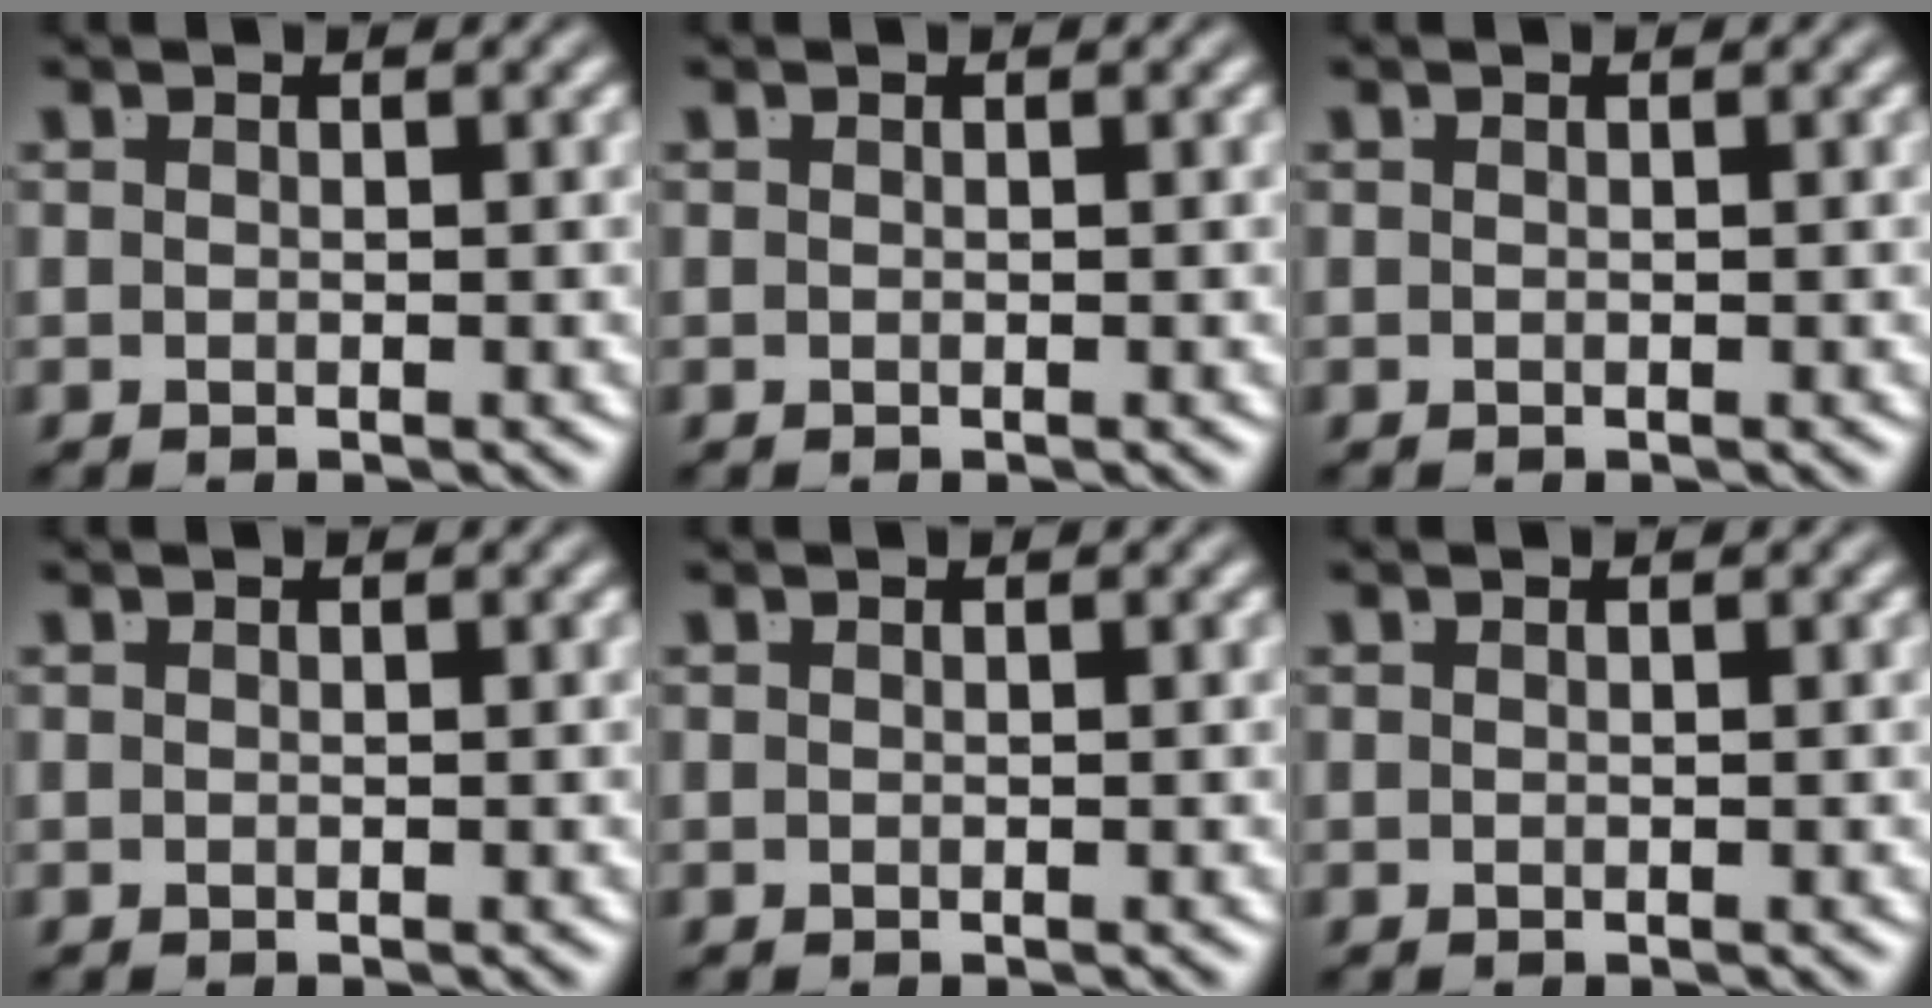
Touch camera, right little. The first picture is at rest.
{"total": 0.0}
{"total": 0.0}
{"total": 0.0}
{"total": 0.0}
{"total": 0.0}